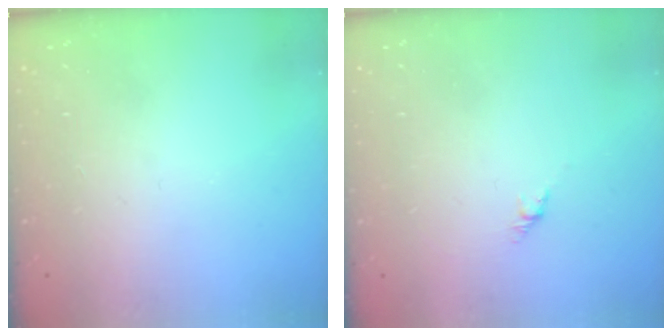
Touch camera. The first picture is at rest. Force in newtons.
{"total": 2.7, "press": 2.6, "slide": 0.7}